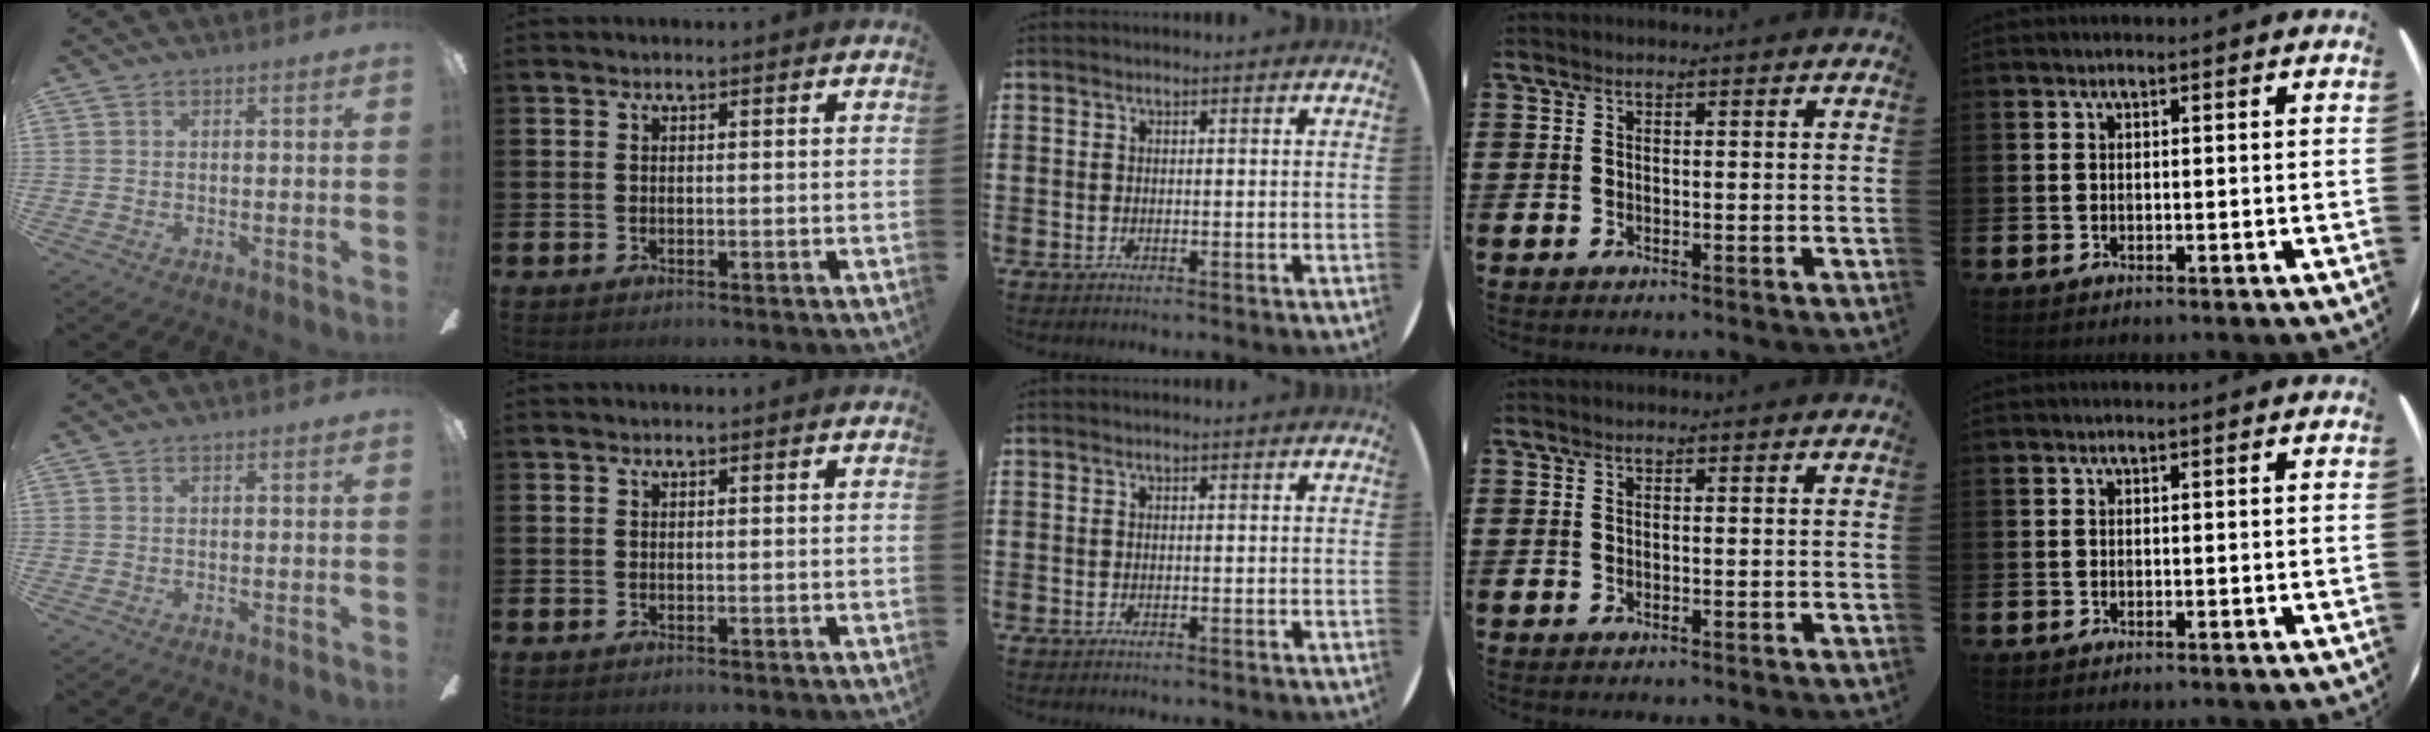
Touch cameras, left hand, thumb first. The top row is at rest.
{}